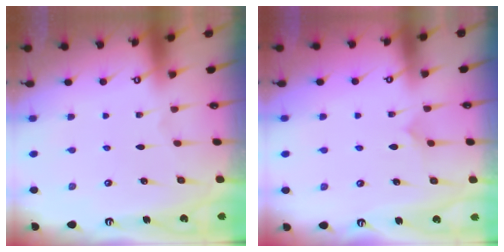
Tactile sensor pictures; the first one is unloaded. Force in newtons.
{"total": 5.2, "press": 5.2, "slide": 0.5}